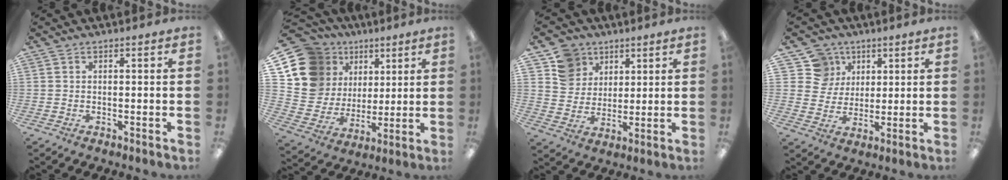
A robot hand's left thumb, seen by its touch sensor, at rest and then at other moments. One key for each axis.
{"total": 14.8, "fx": 7.2, "fy": 12.3, "fz": 4.2, "tx": -0.093, "ty": -0.035, "tz": 0.152}
{"total": 10.3, "fx": 6.1, "fy": 8.3, "fz": 1.2, "tx": -0.037, "ty": -0.032, "tz": 0.120}
{"total": 10.3, "fx": 5.4, "fy": 8.7, "fz": 1.1, "tx": -0.026, "ty": -0.031, "tz": 0.107}